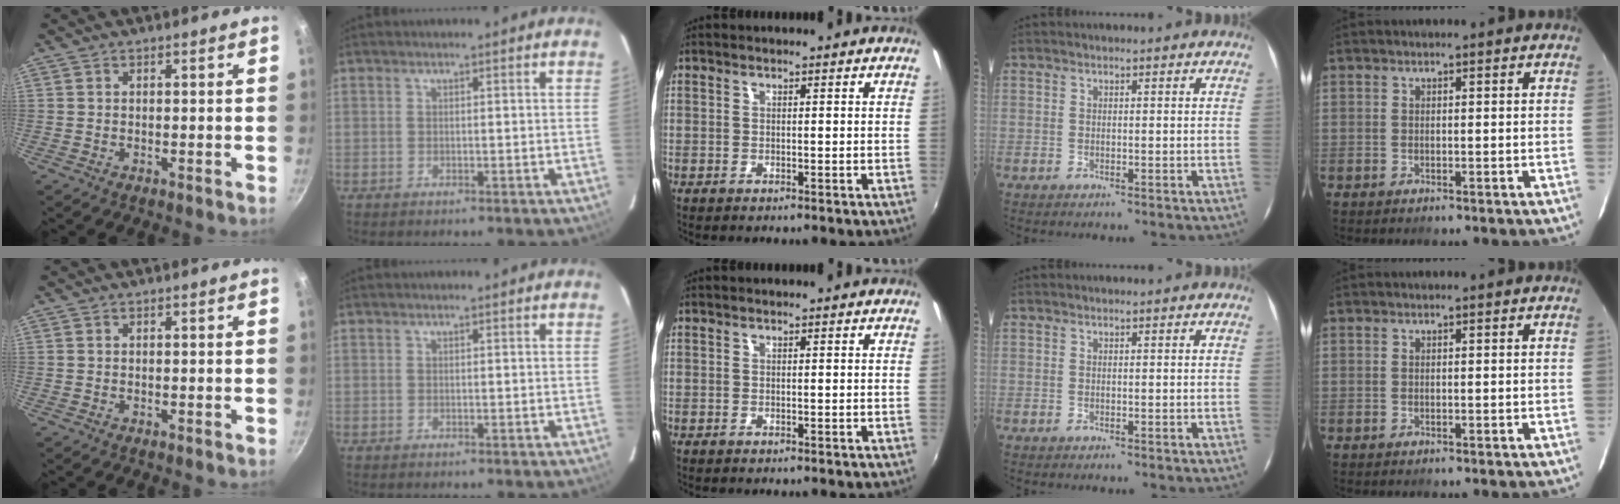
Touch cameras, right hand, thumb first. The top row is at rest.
{}